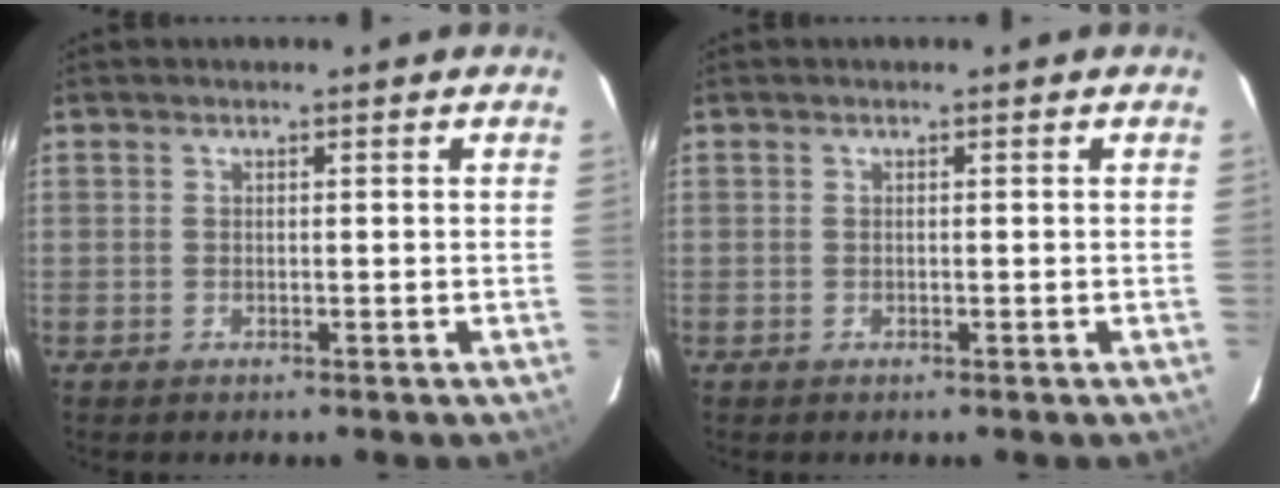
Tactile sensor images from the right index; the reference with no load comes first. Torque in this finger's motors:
{"motor_torque": [0.00, 0.00, 0.00, 0.00]}